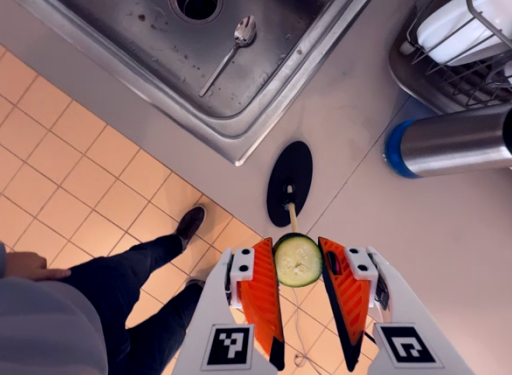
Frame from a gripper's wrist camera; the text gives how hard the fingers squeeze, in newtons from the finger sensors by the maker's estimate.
{"total": 7.5, "left": 7.0, "right": 7.9}